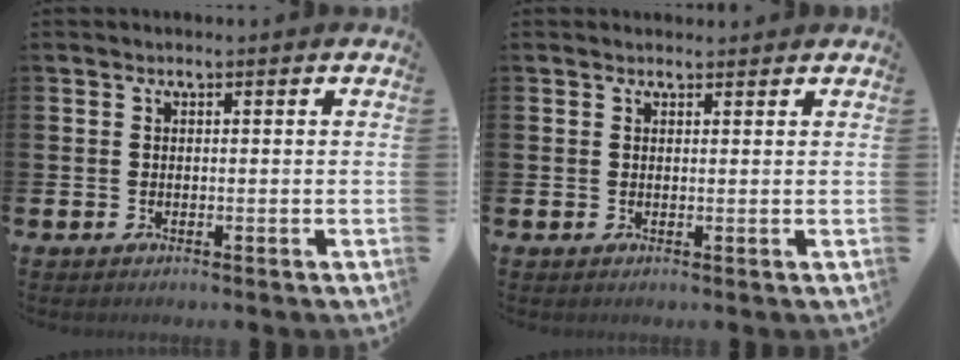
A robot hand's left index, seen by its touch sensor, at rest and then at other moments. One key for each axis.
{"total": 0.9, "fx": 0.9, "fy": 0.2, "fz": 0.2, "tx": 0.007, "ty": -0.002, "tz": 0.013}